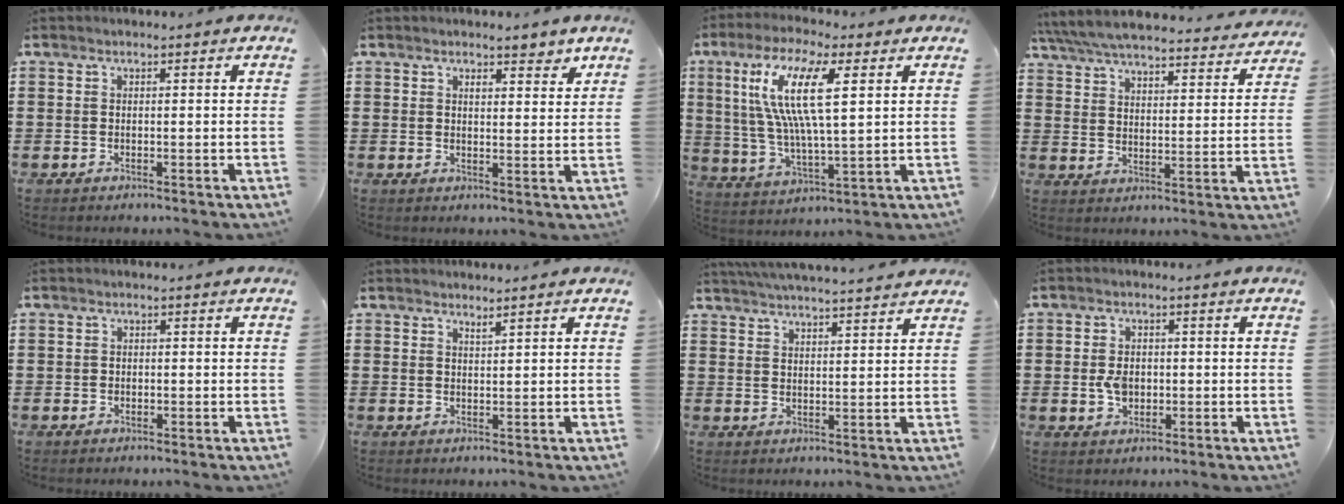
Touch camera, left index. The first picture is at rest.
{"total": 3.1, "force": [2.4, 0.8, 1.9], "torque": [-0.026, -0.003, 0.039]}
{"total": 12.9, "force": [5.2, 3.4, 11.3], "torque": [-0.238, 0.002, 0.089]}
{"total": 6.0, "force": [5.8, 0.4, 1.7], "torque": [-0.061, -0.037, 0.099]}
{"total": 0.7, "force": [-0.3, 0.6, 0.3], "torque": [-0.007, 0.001, -0.006]}
{"total": 1.4, "force": [1.3, -0.1, 0.4], "torque": [-0.008, -0.001, 0.026]}
{"total": 3.9, "force": [3.8, -0.4, 0.6], "torque": [-0.024, -0.016, 0.069]}
{"total": 3.7, "force": [-0.3, 2.6, 2.6], "torque": [-0.060, 0.004, -0.009]}